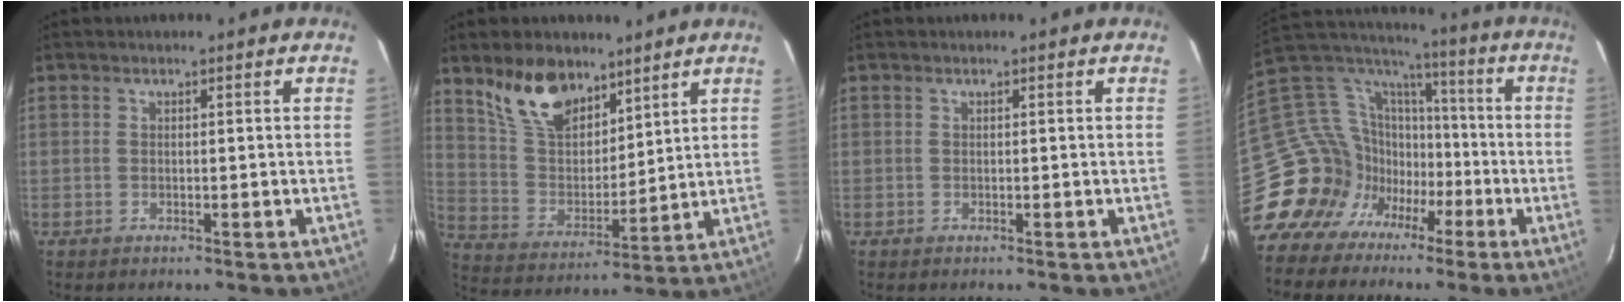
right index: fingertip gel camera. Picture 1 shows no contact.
{"total": 13.5, "force": [9.5, 6.8, 6.8], "torque": [-0.139, 0.014, 0.190]}
{"total": 0.0}
{"total": 20.8, "force": [-11.3, 16.1, 6.8], "torque": [-0.162, 0.052, -0.195]}